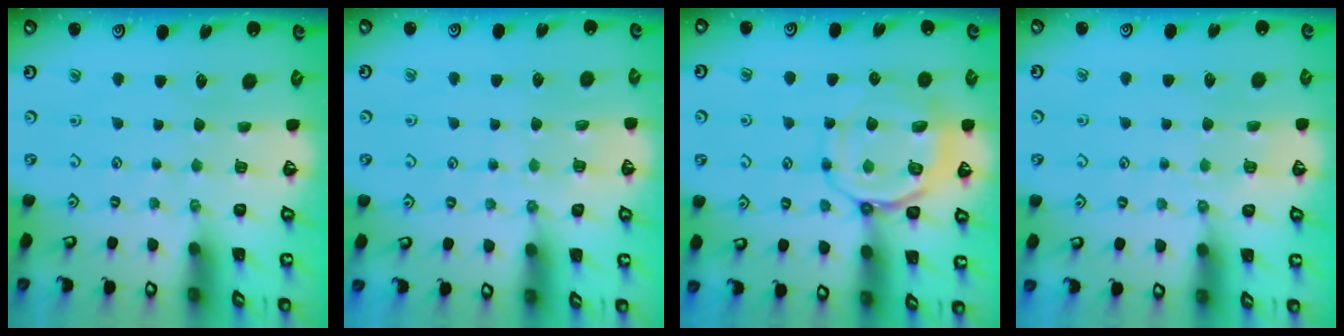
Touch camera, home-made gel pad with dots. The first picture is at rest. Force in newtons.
{"total": 7.9, "press": 7.9, "slide": 0.8}
{"total": 11.6, "press": 11.5, "slide": 1.7}
{"total": 2.9, "press": 2.8, "slide": 0.6}